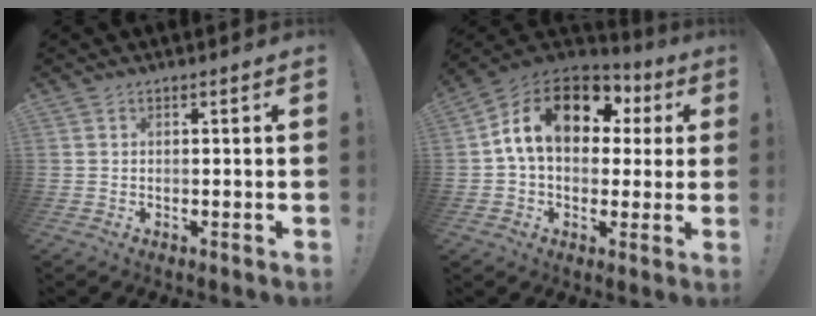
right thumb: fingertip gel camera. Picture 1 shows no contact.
{"total": 18.0, "force": [5.3, 11.7, 12.5], "torque": [-0.213, -0.001, 0.095]}